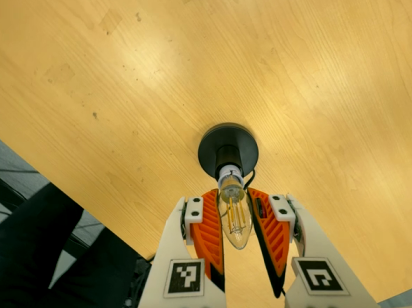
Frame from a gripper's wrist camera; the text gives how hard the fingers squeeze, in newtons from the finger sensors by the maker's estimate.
{"total": 12.2, "left": 12.2, "right": 12.2}